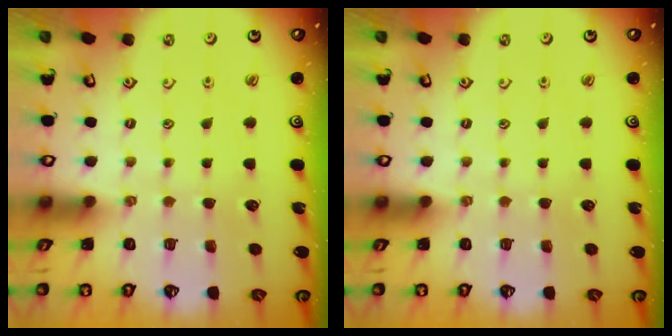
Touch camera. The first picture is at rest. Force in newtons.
{"total": 0.0}